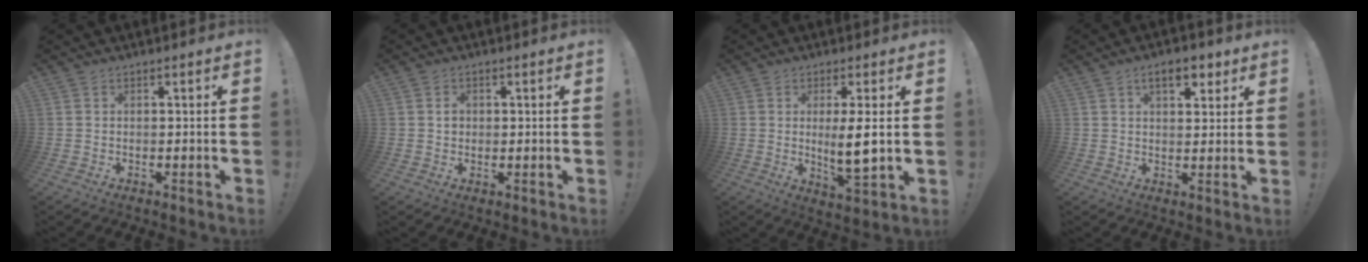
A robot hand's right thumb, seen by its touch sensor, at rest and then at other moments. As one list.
[{"total": 2.0, "force": [0.3, 1.8, 0.8], "torque": [-0.001, -0.002, 0.001]}, {"total": 8.5, "force": [1.0, 1.0, 8.4], "torque": [-0.143, -0.020, 0.011]}, {"total": 7.1, "force": [3.9, 3.4, 4.9], "torque": [-0.062, -0.006, 0.065]}]